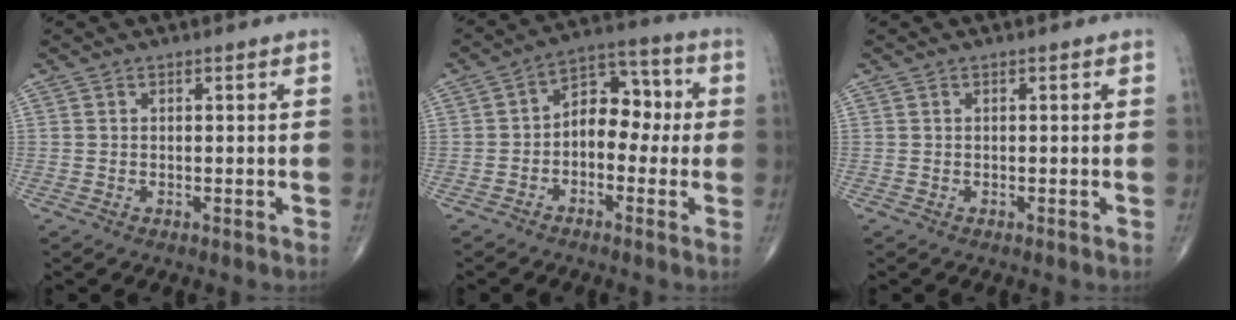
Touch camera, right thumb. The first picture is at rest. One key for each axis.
{"total": 9.2, "fx": -0.7, "fy": 6.2, "fz": 6.8, "tx": -0.061, "ty": 0.041, "tz": -0.027}
{"total": 0.0}